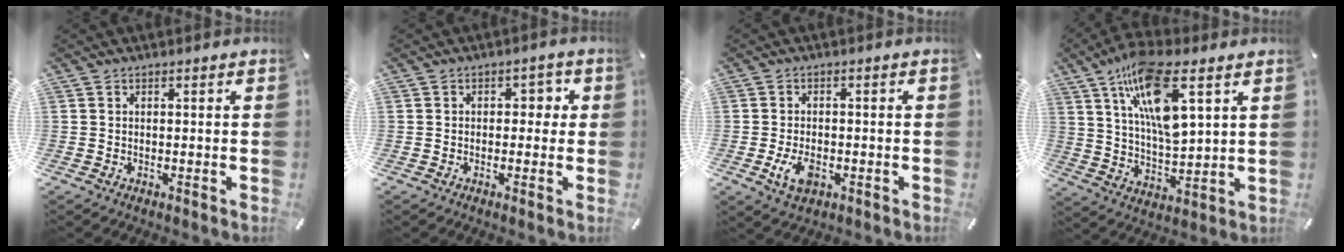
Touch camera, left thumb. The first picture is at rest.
{"total": 3.4, "force": [-0.5, 2.6, 2.1], "torque": [-0.028, 0.008, -0.019]}
{"total": 5.5, "force": [-1.8, 3.3, 3.9], "torque": [-0.082, -0.002, -0.037]}
{"total": 16.1, "force": [8.3, 5.6, 12.5], "torque": [-0.243, -0.025, 0.139]}